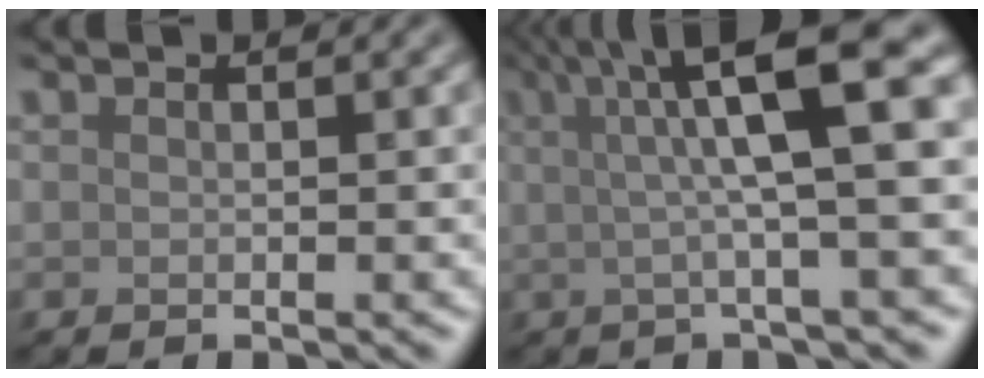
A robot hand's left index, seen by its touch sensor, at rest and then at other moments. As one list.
[{"total": 9.3, "force": [2.4, 1.8, 8.8], "torque": [-0.117, 0.021, 0.029]}]